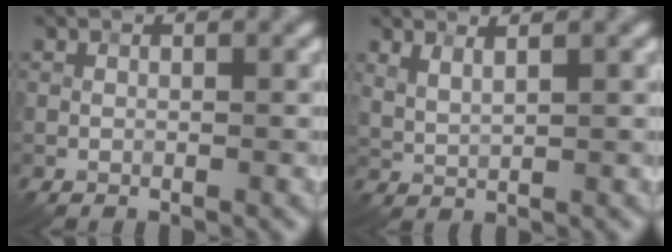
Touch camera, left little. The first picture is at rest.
{"total": 1.9, "force": [1.3, 0.5, 1.3], "torque": [-0.030, -0.004, 0.030]}